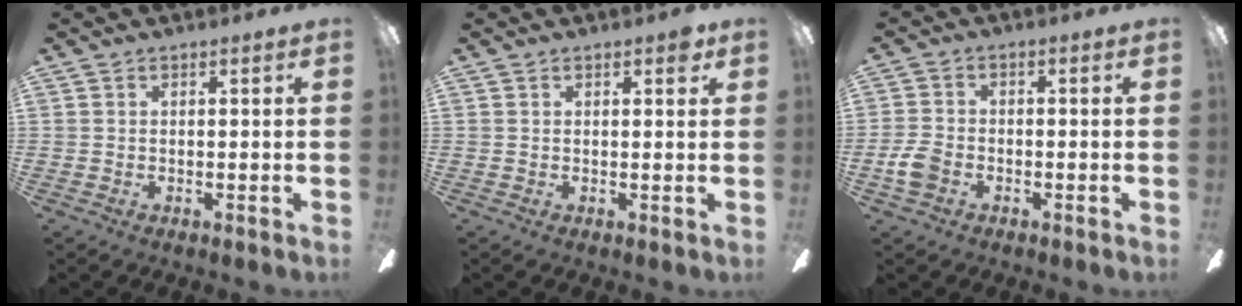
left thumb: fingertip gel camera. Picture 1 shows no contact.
{"total": 2.3, "force": [1.4, 0.8, 1.7], "torque": [-0.020, -0.002, 0.020]}
{"total": 5.2, "force": [-2.2, 3.6, 3.1], "torque": [-0.073, 0.009, -0.044]}